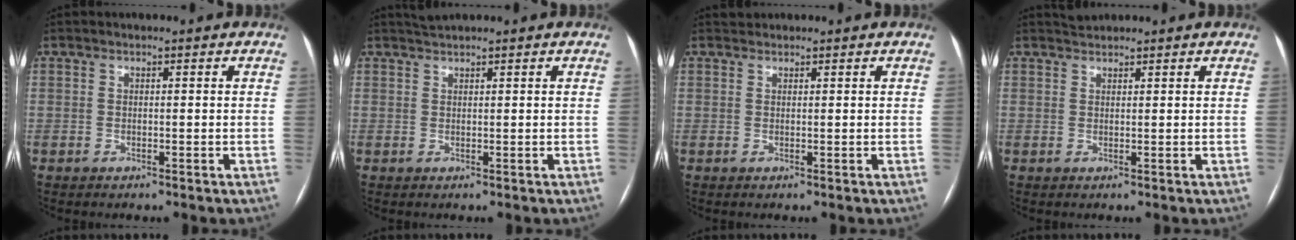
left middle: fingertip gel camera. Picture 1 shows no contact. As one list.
[{"total": 1.3, "force": [1.3, -0.3, 0.2], "torque": [-0.004, 0.010, 0.030]}, {"total": 0.7, "force": [0.7, 0.2, -0.2], "torque": [-0.003, 0.010, 0.013]}, {"total": 1.3, "force": [1.3, 0.1, -0.1], "torque": [-0.006, 0.010, 0.028]}]